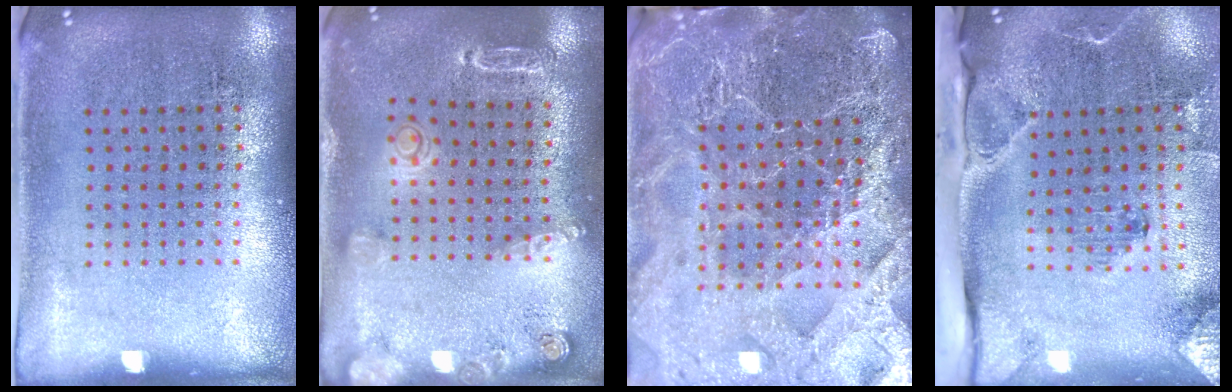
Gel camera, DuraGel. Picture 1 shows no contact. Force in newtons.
{"total": 1.6, "press": 1.6, "slide": 0.1}
{"total": 4.9, "press": 4.5, "slide": 1.9}
{"total": 3.1, "press": 2.3, "slide": 2.1}